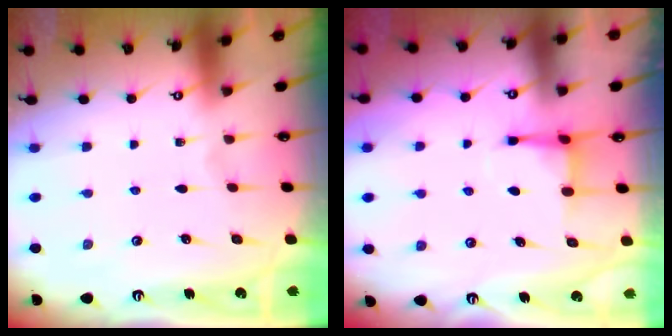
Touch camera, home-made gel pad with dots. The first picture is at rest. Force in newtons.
{"total": 3.8, "press": 3.7, "slide": 0.5}